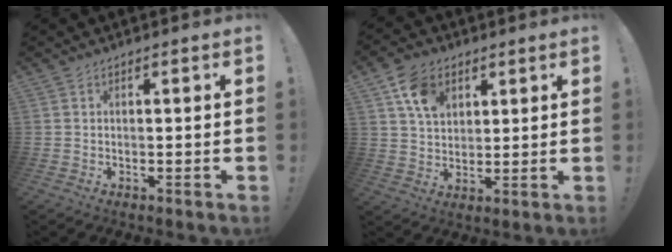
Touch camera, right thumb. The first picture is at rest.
{"total": 10.3, "force": [5.2, 7.4, 5.1], "torque": [-0.081, -0.015, 0.101]}